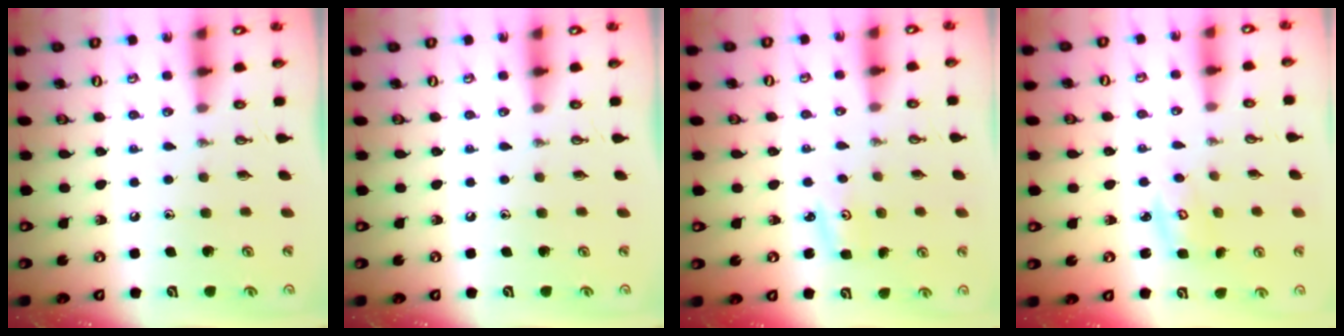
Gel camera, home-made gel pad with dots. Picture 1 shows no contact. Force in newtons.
{"total": 0.0}
{"total": 3.1, "press": 3.1, "slide": 0.3}
{"total": 3.3, "press": 3.3, "slide": 0.3}